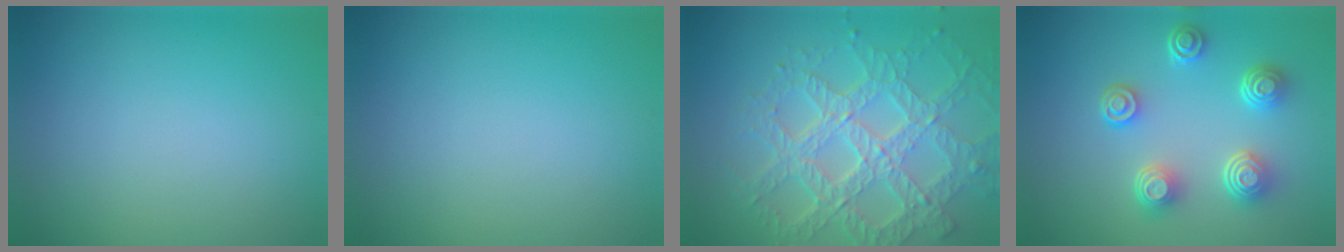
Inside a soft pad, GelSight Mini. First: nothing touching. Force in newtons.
{"total": 0.0}
{"total": 7.8, "press": 5.6, "slide": 5.5}
{"total": 4.7, "press": 3.6, "slide": 3.1}